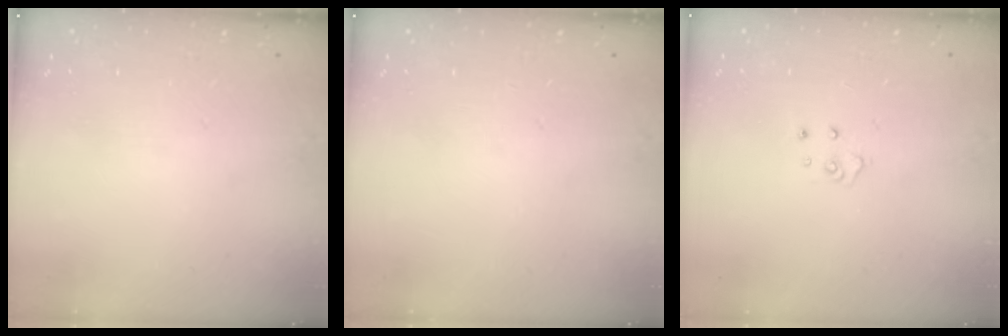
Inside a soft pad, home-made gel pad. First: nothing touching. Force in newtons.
{"total": 0.0}
{"total": 2.9, "press": 2.9, "slide": 0.3}